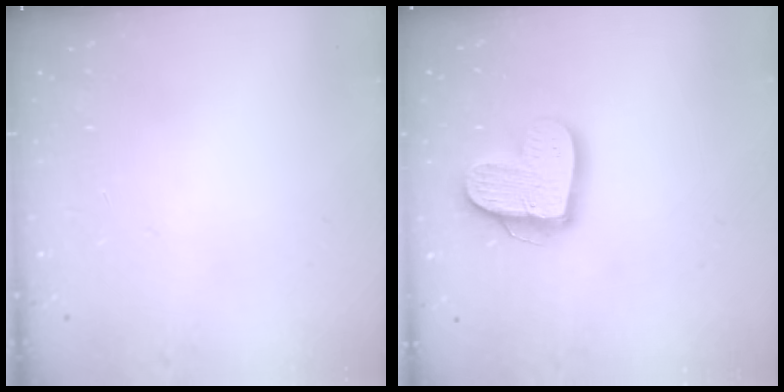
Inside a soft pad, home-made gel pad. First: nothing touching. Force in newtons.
{"total": 14.6, "press": 14.6, "slide": 1.3}